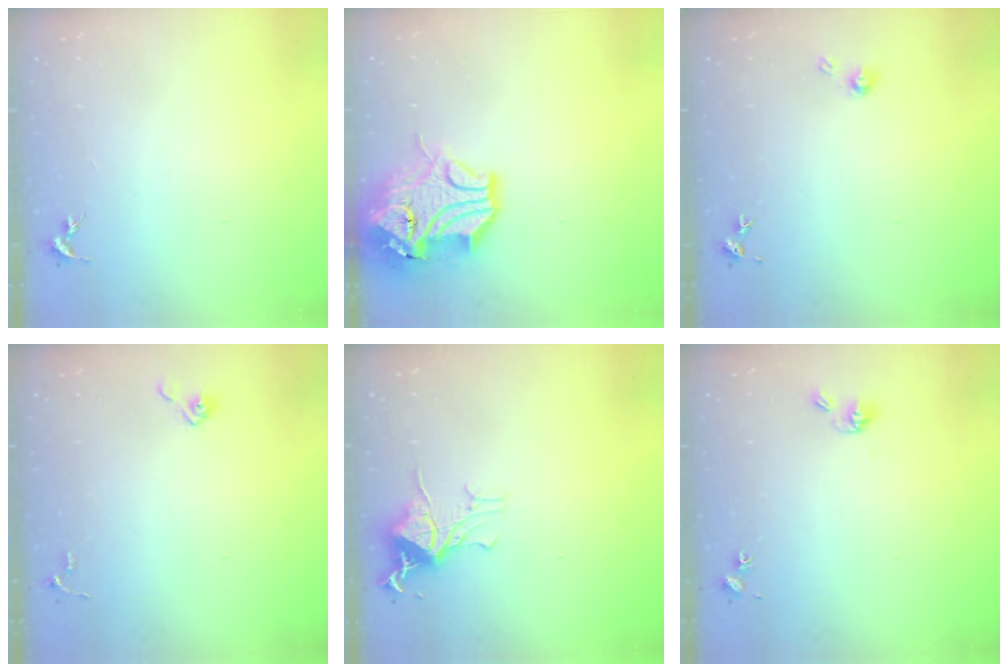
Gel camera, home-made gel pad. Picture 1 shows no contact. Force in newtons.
{"total": 16.2, "press": 16.1, "slide": 2.2}
{"total": 4.0, "press": 4.0, "slide": 0.3}
{"total": 4.0, "press": 4.0, "slide": 0.4}
{"total": 11.3, "press": 11.3, "slide": 0.9}
{"total": 6.0, "press": 5.6, "slide": 2.1}